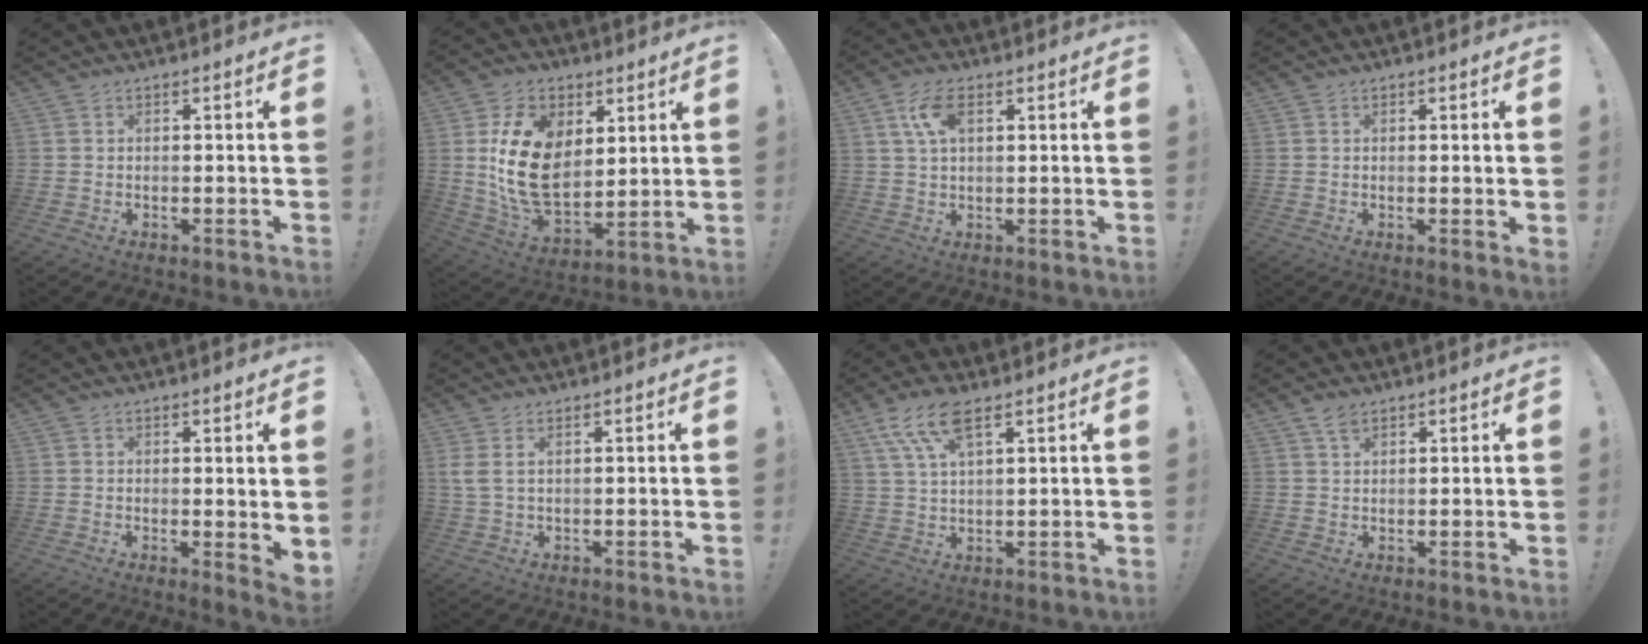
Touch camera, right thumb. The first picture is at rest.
{"total": 19.7, "force": [4.2, 14.2, 13.1], "torque": [-0.253, -0.026, 0.083]}
{"total": 7.5, "force": [2.8, 3.7, 6.0], "torque": [-0.112, 0.001, 0.049]}
{"total": 1.1, "force": [0.4, -0.4, 1.0], "torque": [-0.014, -0.003, 0.004]}
{"total": 3.2, "force": [1.6, 0.7, 2.7], "torque": [-0.022, -0.017, 0.028]}
{"total": 2.9, "force": [1.3, 0.6, 2.5], "torque": [-0.054, -0.002, 0.025]}
{"total": 9.8, "force": [5.7, 3.3, 7.3], "torque": [-0.146, -0.012, 0.109]}
{"total": 2.9, "force": [2.1, 1.1, 1.7], "torque": [-0.033, -0.007, 0.038]}